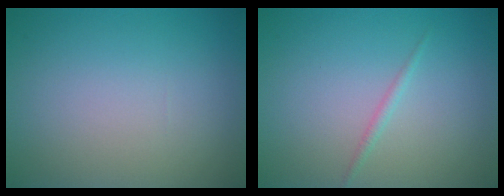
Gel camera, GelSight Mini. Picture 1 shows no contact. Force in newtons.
{"total": 0.8, "press": 0.8, "slide": 0.1}